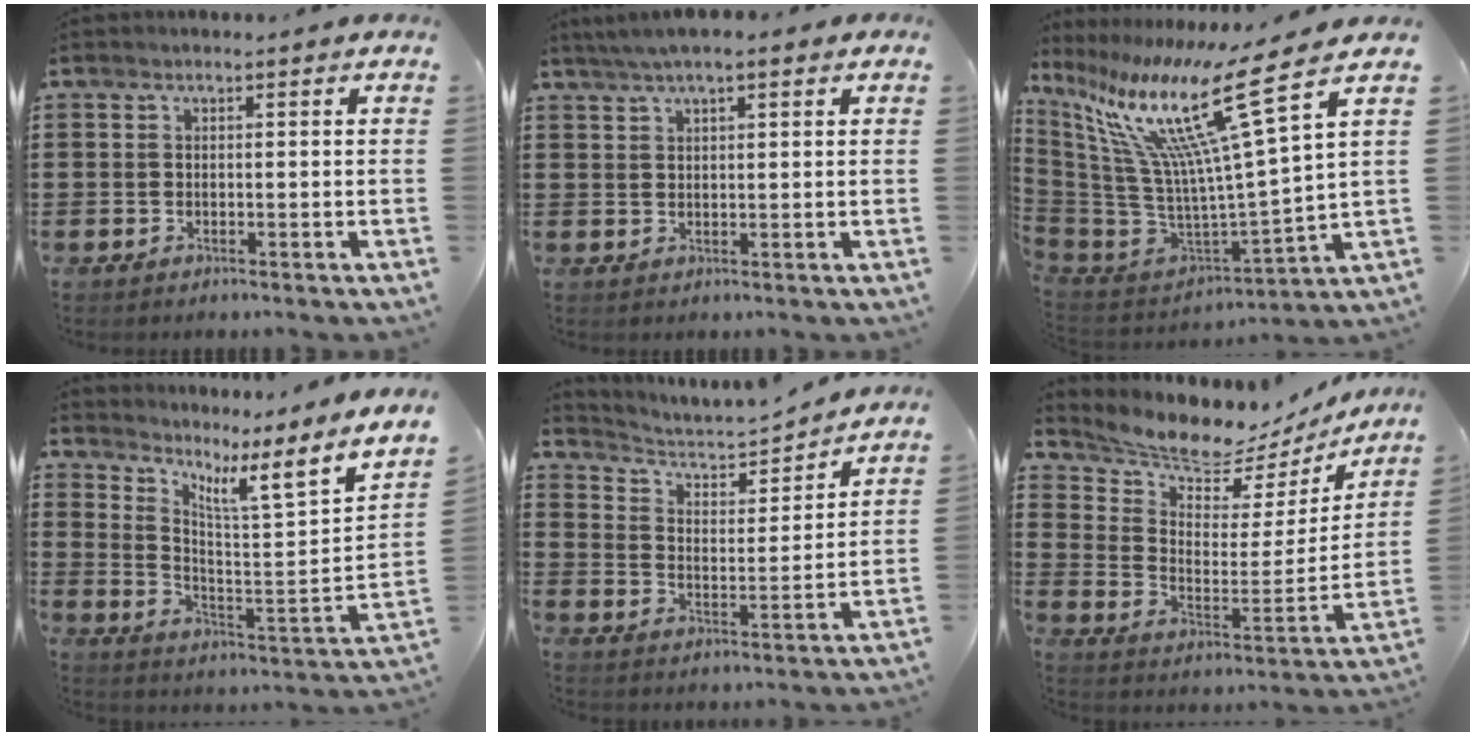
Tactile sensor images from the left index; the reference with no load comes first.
{"total": 3.4, "force": [2.3, 0.5, 2.4], "torque": [-0.050, 0.008, 0.041]}
{"total": 17.3, "force": [9.5, 1.5, 14.4], "torque": [-0.330, -0.069, 0.136]}
{"total": 6.3, "force": [4.3, -0.6, 4.6], "torque": [-0.085, -0.062, 0.050]}
{"total": 3.8, "force": [3.4, 1.3, 1.0], "torque": [-0.045, -0.028, 0.048]}
{"total": 6.0, "force": [5.9, 1.1, 0.6], "torque": [-0.050, -0.053, 0.100]}